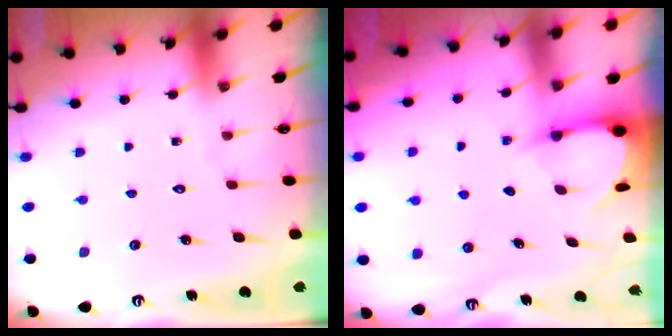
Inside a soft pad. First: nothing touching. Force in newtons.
{"total": 3.3, "press": 3.3, "slide": 0.4}